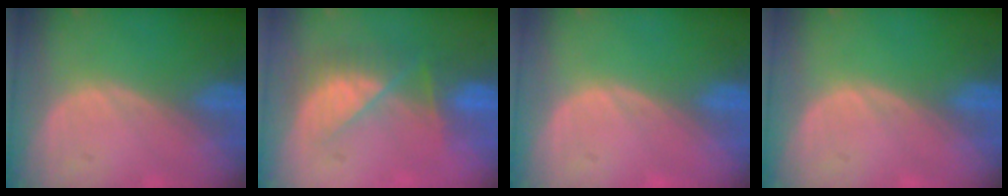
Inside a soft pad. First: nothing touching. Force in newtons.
{"total": 7.7, "press": 6.9, "slide": 3.5}
{"total": 0.0}
{"total": 0.0}